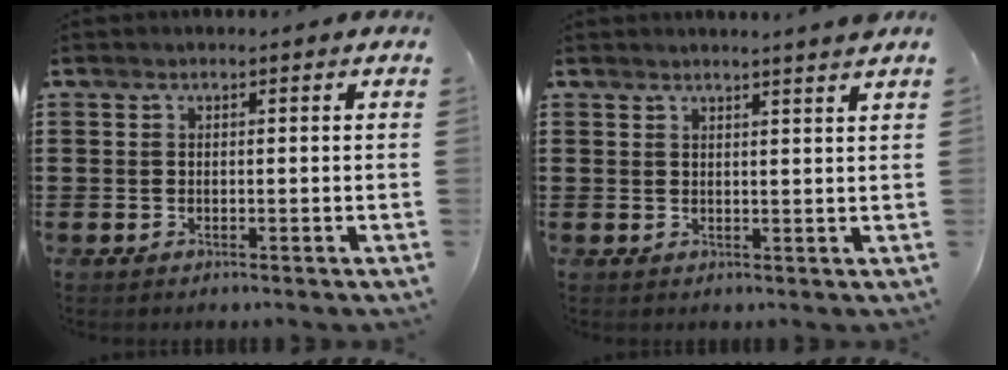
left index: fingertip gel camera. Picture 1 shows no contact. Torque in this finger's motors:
{"motor_torque": [1.06, -1.07, 0.15, 0.09]}